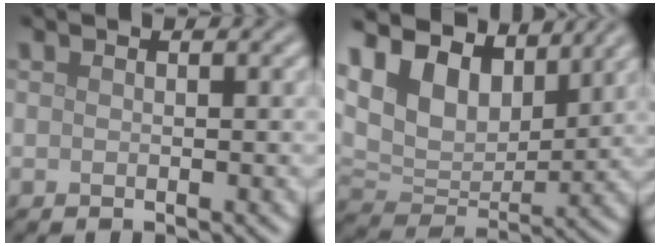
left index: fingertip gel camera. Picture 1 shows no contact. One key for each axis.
{"total": 9.4, "fx": 5.7, "fy": 5.3, "fz": 5.2, "tx": -0.116, "ty": 0.015, "tz": 0.096}